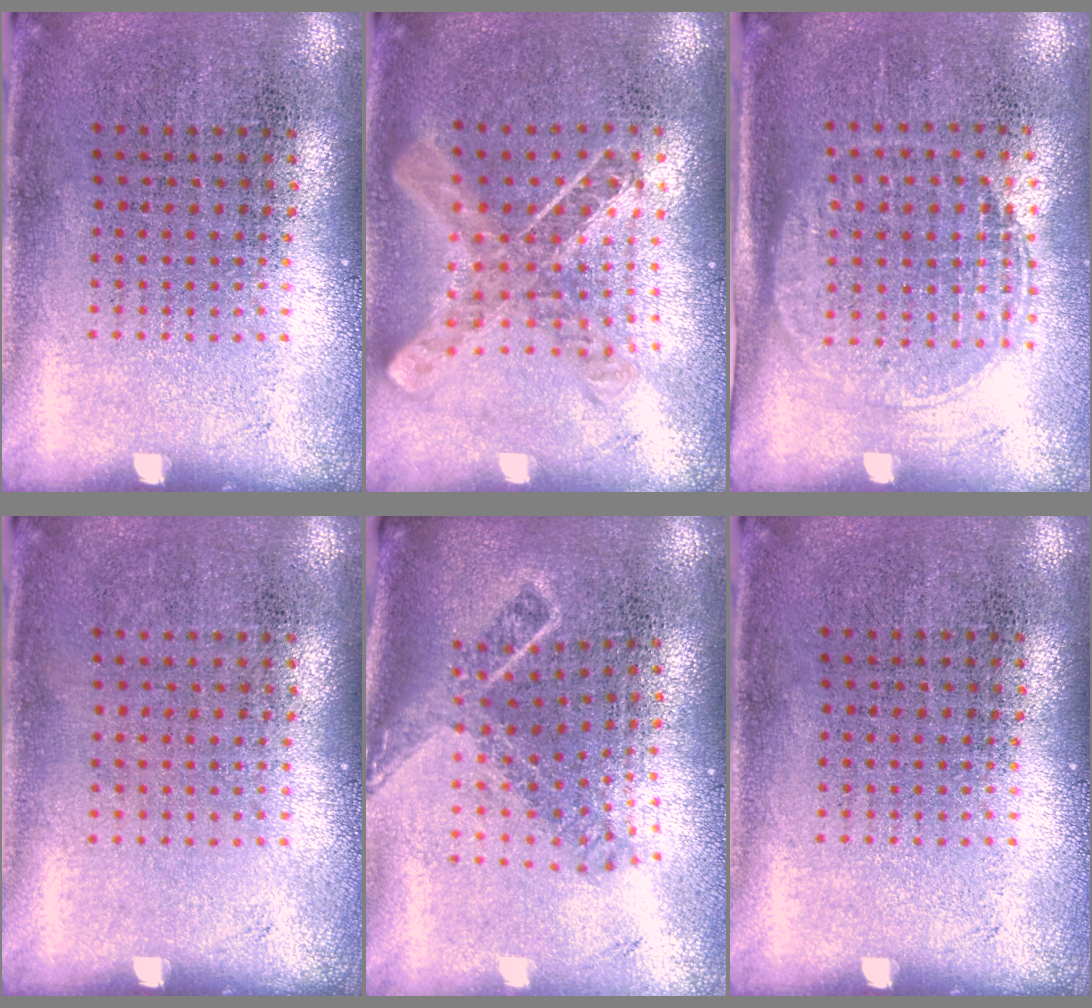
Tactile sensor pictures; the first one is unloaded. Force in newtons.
{"total": 0.9, "press": 0.9, "slide": 0.0}
{"total": 1.5, "press": 1.3, "slide": 0.8}
{"total": 0.0}
{"total": 1.8, "press": 1.3, "slide": 1.2}
{"total": 0.0}